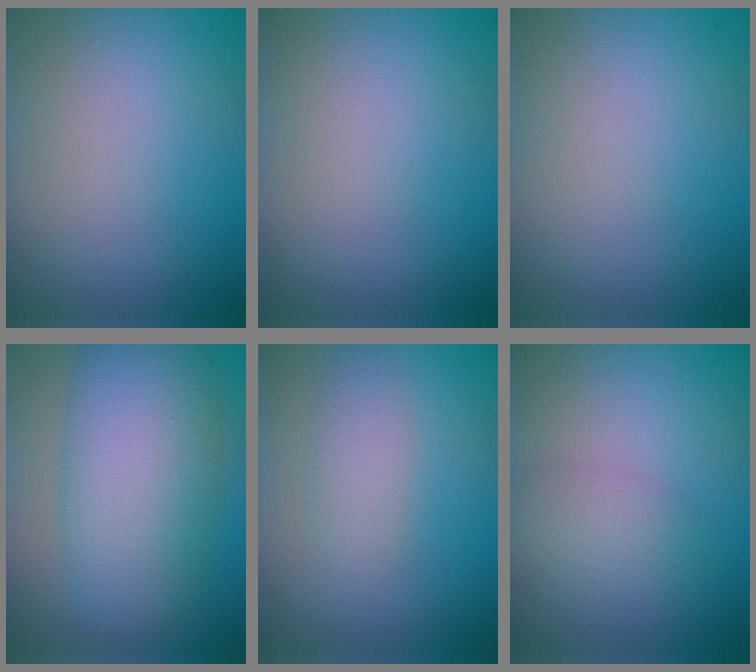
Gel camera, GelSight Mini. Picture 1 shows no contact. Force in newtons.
{"total": 0.0}
{"total": 0.0}
{"total": 10.1, "press": 10.1, "slide": 0.3}
{"total": 2.0, "press": 2.0, "slide": 0.0}
{"total": 2.3, "press": 2.3, "slide": 0.0}